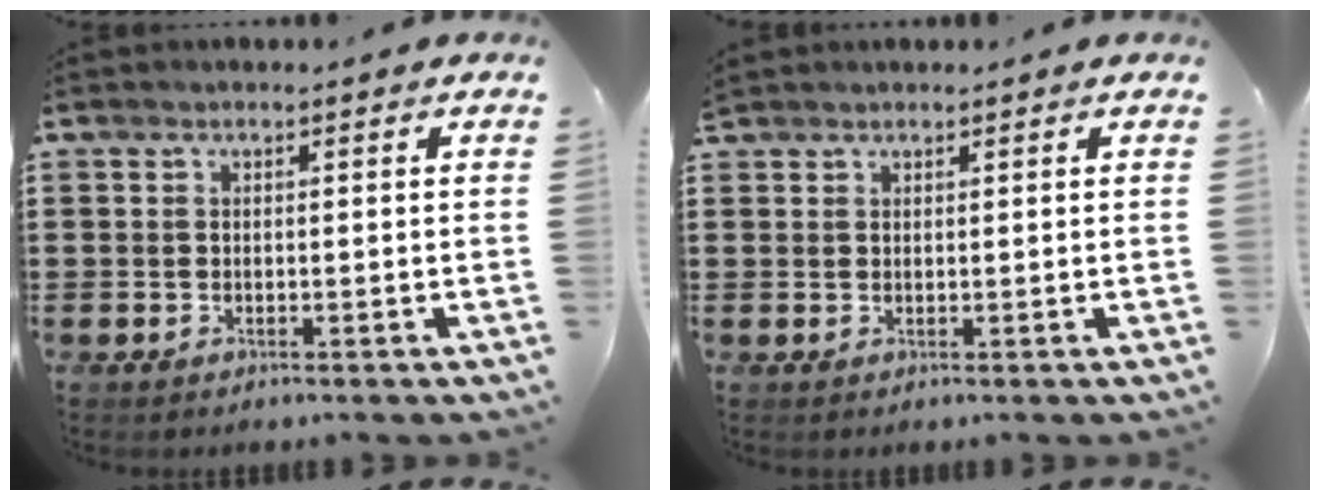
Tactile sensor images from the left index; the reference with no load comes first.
{"total": 1.1, "force": [1.0, 0.2, 0.0], "torque": [-0.002, 0.000, 0.021]}